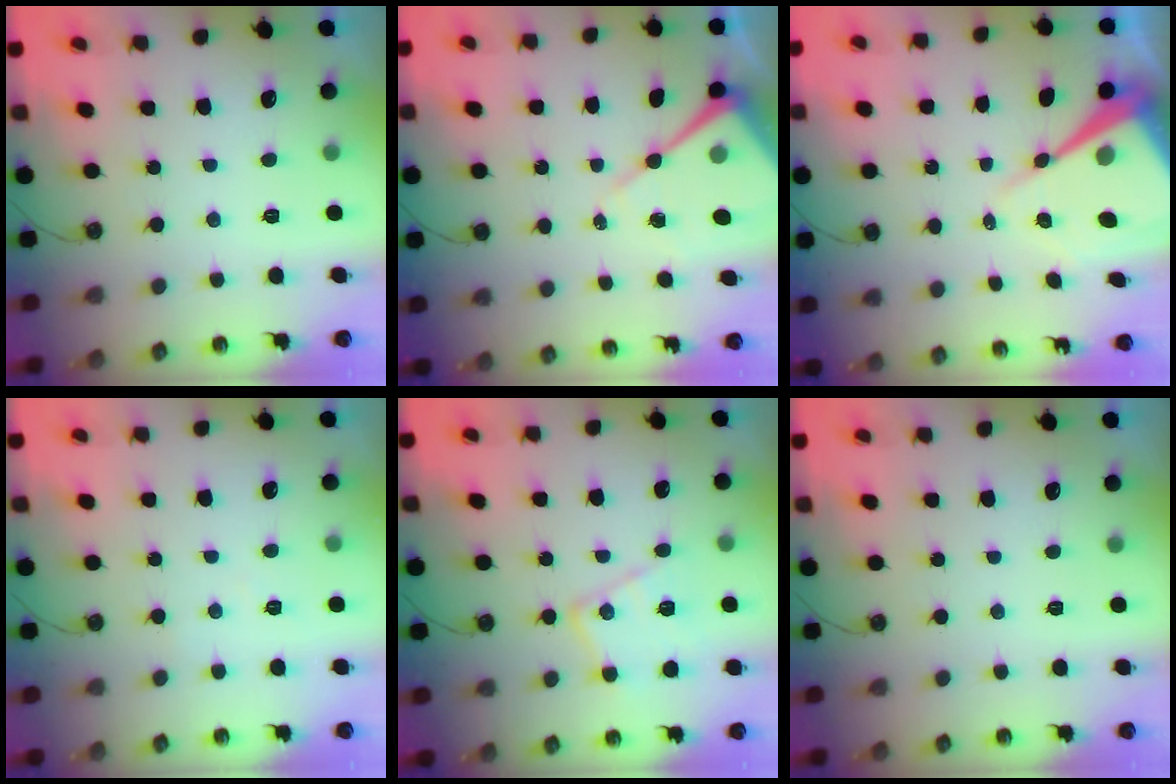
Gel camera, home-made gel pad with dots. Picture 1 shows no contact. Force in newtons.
{"total": 11.7, "press": 11.7, "slide": 1.1}
{"total": 14.3, "press": 14.3, "slide": 1.3}
{"total": 5.1, "press": 5.0, "slide": 0.6}
{"total": 13.5, "press": 13.5, "slide": 1.1}
{"total": 0.0}